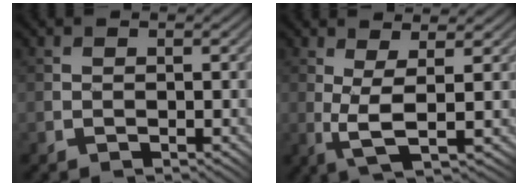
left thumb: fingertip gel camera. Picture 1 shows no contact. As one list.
[{"total": 3.3, "force": [1.3, -0.8, 3.0], "torque": [-0.071, 0.010, 0.023]}]